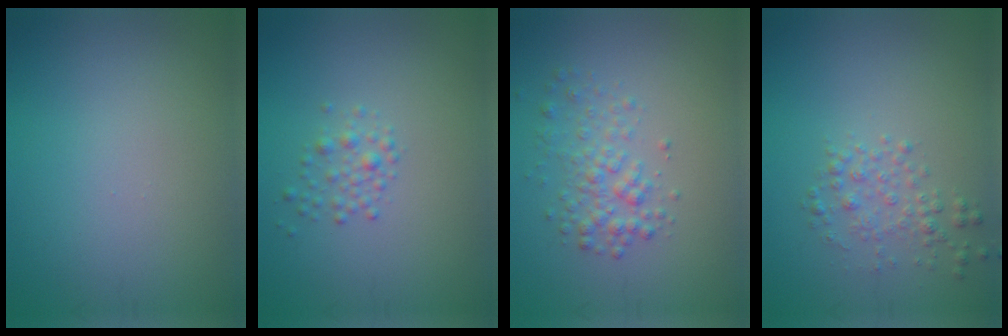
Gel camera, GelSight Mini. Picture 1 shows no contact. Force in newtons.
{"total": 1.4, "press": 1.4, "slide": 0.0}
{"total": 2.5, "press": 2.5, "slide": 0.1}
{"total": 1.9, "press": 1.9, "slide": 0.0}